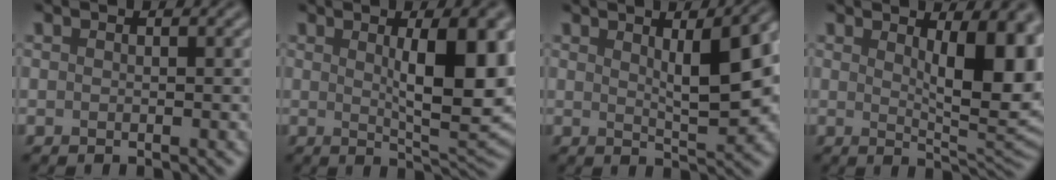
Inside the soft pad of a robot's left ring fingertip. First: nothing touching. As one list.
[{"total": 9.0, "force": [1.6, 2.4, 8.5], "torque": [-0.116, -0.006, 0.031]}, {"total": 6.9, "force": [2.0, 1.9, 6.3], "torque": [-0.082, 0.005, 0.035]}, {"total": 8.9, "force": [2.3, 2.9, 8.1], "torque": [-0.105, -0.008, 0.041]}]